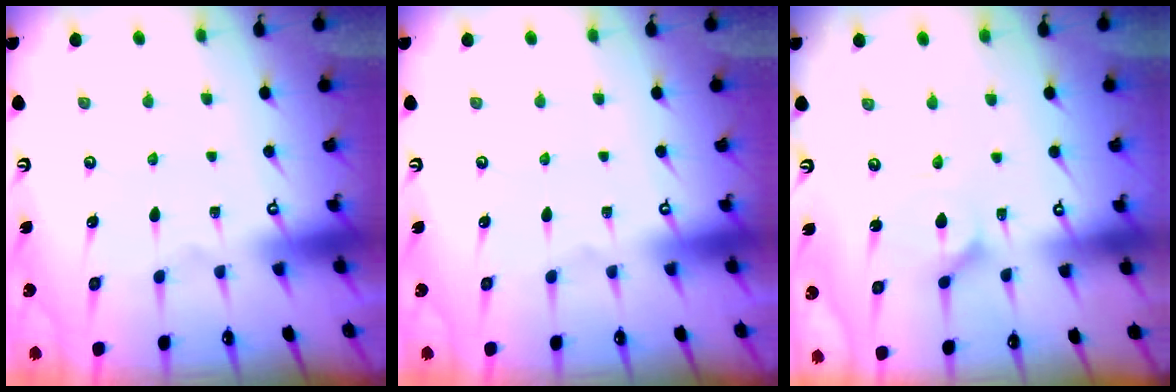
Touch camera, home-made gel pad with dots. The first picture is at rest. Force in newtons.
{"total": 0.0}
{"total": 3.3, "press": 3.3, "slide": 0.4}